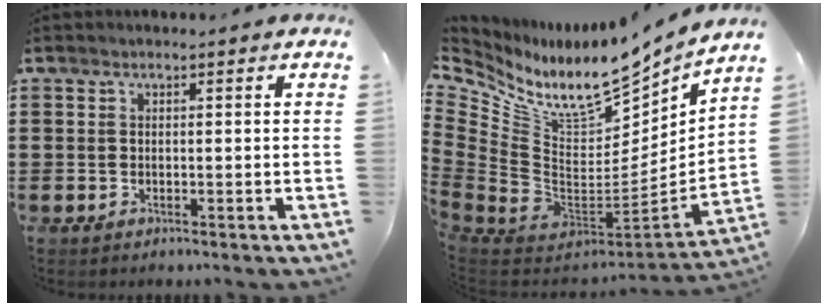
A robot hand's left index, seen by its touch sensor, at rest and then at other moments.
{"total": 10.2, "force": [7.2, 3.8, 6.1], "torque": [-0.127, -0.071, 0.119]}